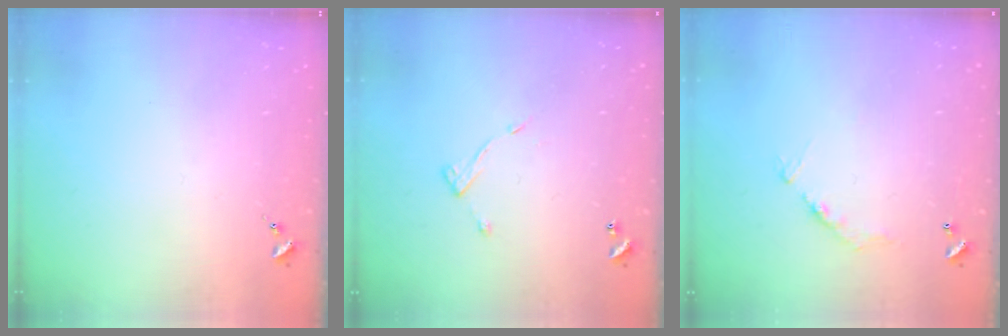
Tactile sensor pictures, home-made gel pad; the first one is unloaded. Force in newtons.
{"total": 7.2, "press": 7.2, "slide": 0.5}
{"total": 9.1, "press": 9.1, "slide": 0.8}